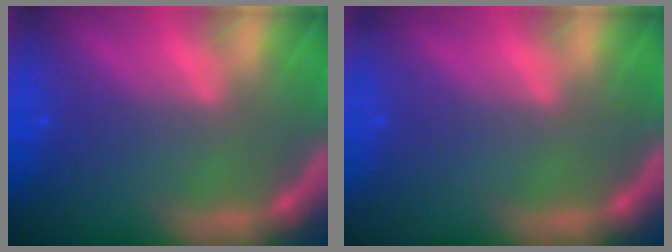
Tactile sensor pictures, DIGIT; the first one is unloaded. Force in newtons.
{"total": 0.0}